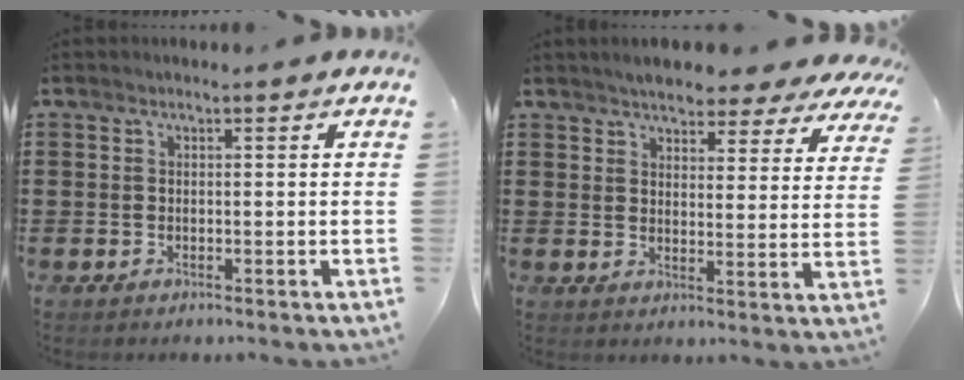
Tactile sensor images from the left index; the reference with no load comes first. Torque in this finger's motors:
{"motor_torque": [2.14, 0.00, 0.52, 0.18]}